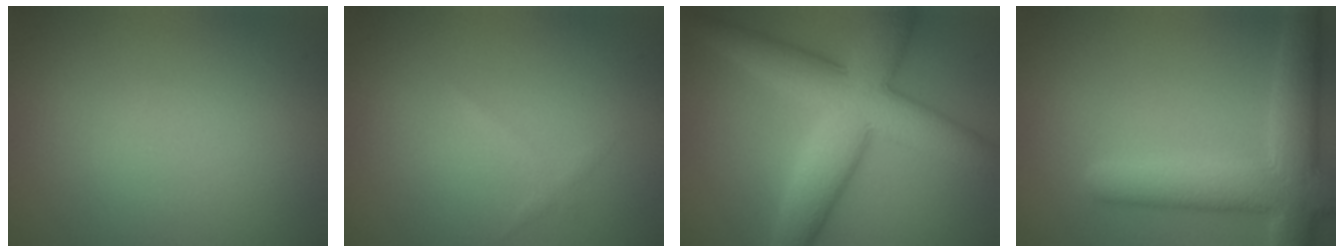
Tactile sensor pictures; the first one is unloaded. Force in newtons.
{"total": 0.7, "press": 0.7, "slide": 0.1}
{"total": 8.8, "press": 8.8, "slide": 0.2}
{"total": 7.1, "press": 7.0, "slide": 0.7}